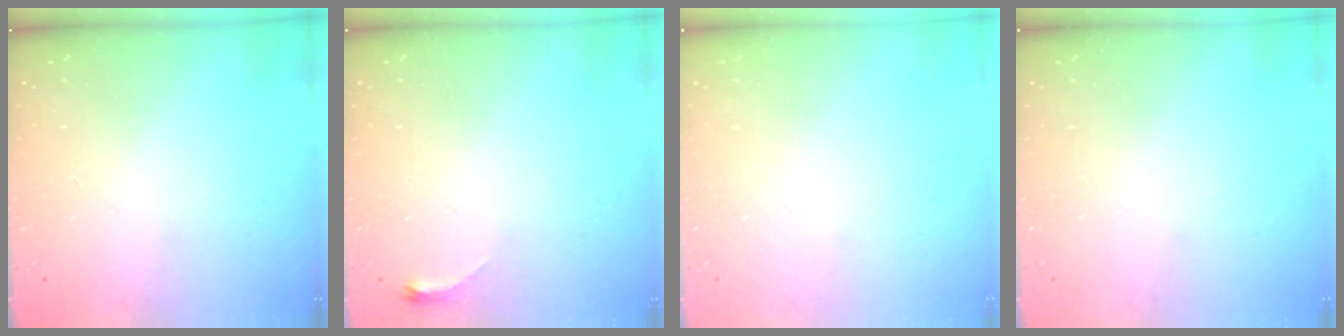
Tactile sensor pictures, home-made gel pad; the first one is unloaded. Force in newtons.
{"total": 3.3, "press": 3.3, "slide": 0.6}
{"total": 0.0}
{"total": 0.0}